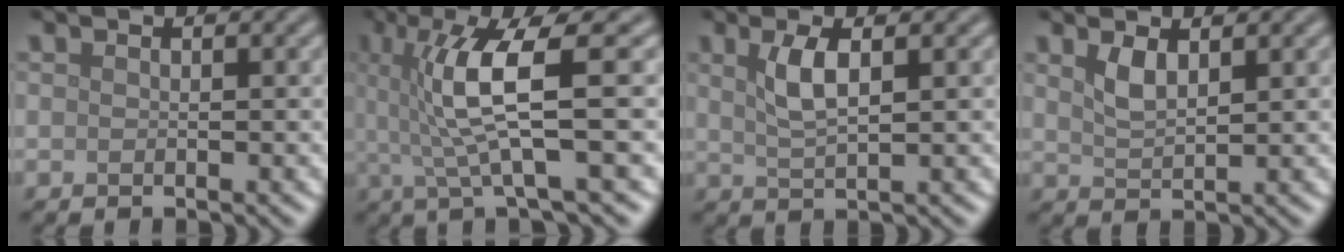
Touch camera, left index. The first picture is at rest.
{"total": 7.0, "force": [0.8, 1.2, 6.8], "torque": [-0.131, 0.007, 0.015]}
{"total": 2.9, "force": [1.1, 0.8, 2.6], "torque": [-0.052, 0.001, 0.021]}
{"total": 2.0, "force": [1.2, 0.7, 1.5], "torque": [-0.033, -0.002, 0.027]}